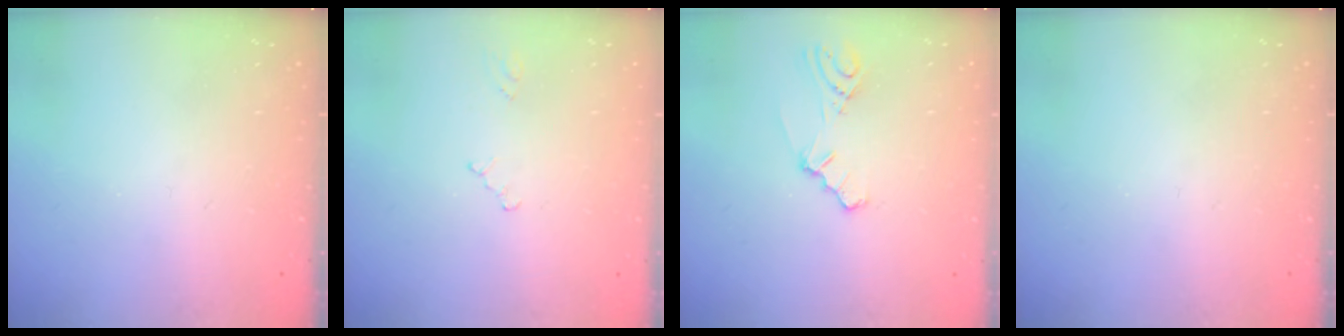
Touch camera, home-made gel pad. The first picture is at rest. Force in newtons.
{"total": 0.0}
{"total": 1.7, "press": 1.6, "slide": 0.5}
{"total": 0.0}